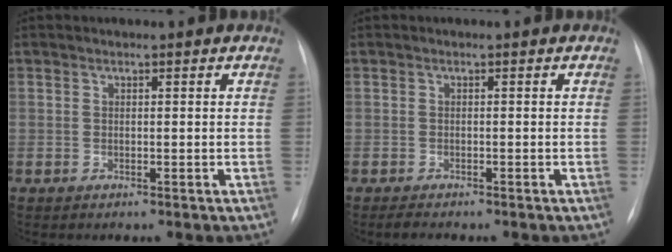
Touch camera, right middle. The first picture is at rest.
{"total": 1.4, "force": [-1.2, 0.3, 0.6], "torque": [-0.018, -0.005, -0.018]}